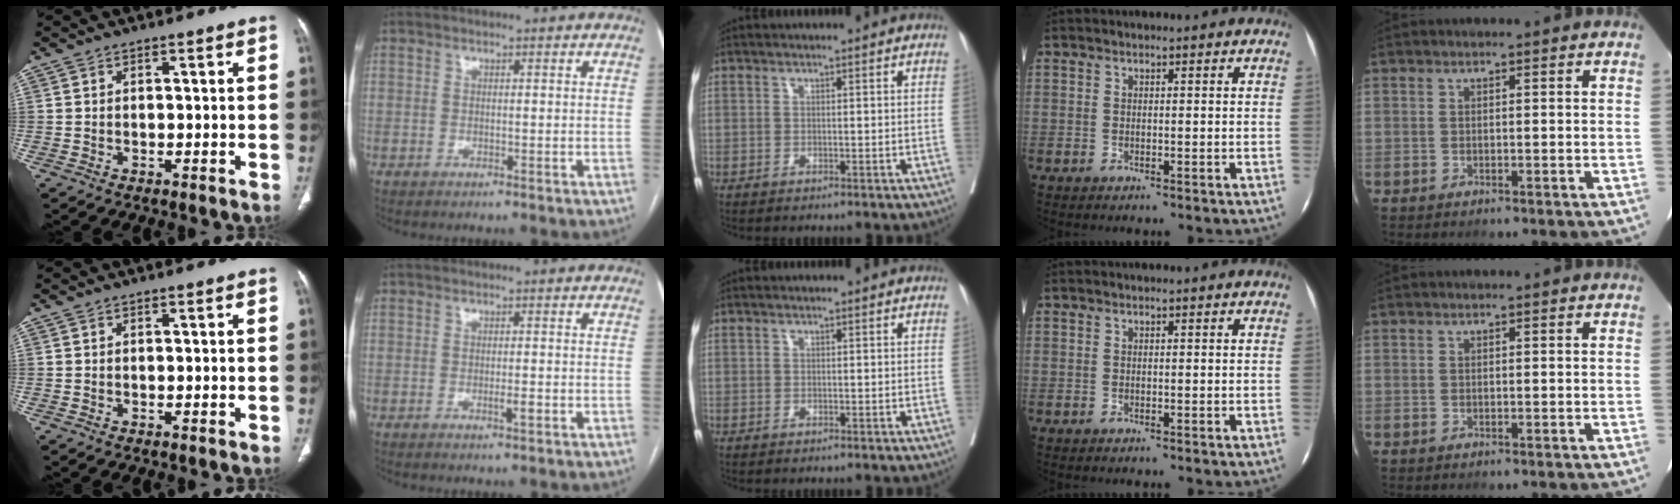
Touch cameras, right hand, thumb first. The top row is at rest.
{"index": {"total": 1.4, "force": [-0.5, 0.1, 1.3], "torque": [-0.024, -0.002, -0.008]}}